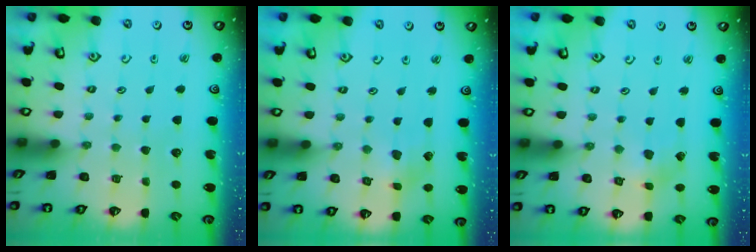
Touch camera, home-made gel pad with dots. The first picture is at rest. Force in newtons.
{"total": 3.0, "press": 3.0, "slide": 0.1}
{"total": 3.1, "press": 3.0, "slide": 0.3}